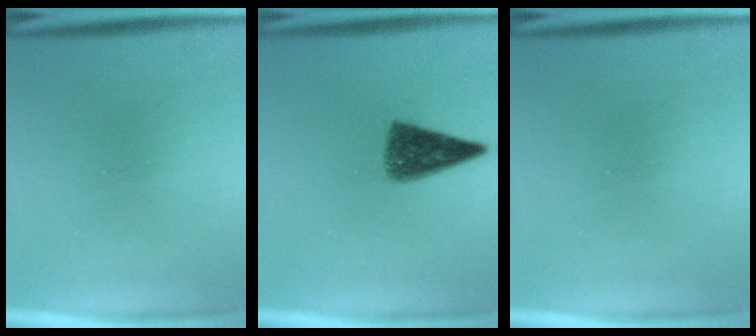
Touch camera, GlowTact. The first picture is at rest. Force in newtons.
{"total": 8.0}
{"total": 0.0}